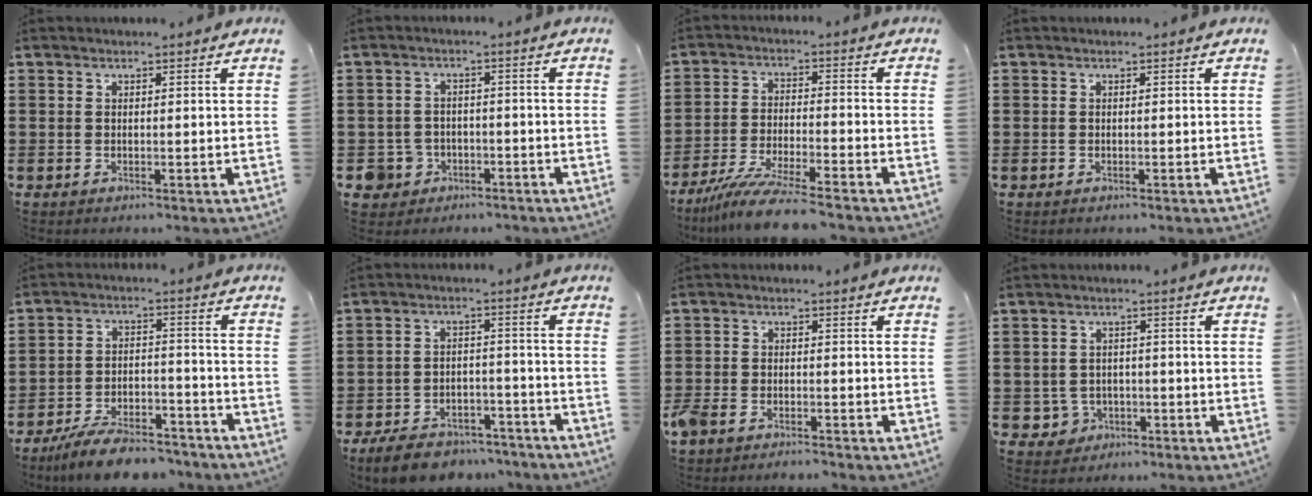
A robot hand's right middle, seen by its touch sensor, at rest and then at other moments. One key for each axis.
{"total": 3.9, "fx": -2.3, "fy": 3.1, "fz": 0.4, "tx": -0.031, "ty": 0.002, "tz": -0.052}
{"total": 8.2, "fx": -7.0, "fy": 0.1, "fz": 4.1, "tx": -0.084, "ty": -0.008, "tz": -0.134}
{"total": 0.0}
{"total": 8.1, "fx": -7.5, "fy": 1.4, "fz": 2.5, "tx": -0.040, "ty": 0.019, "tz": -0.143}
{"total": 7.0, "fx": -6.5, "fy": 1.6, "fz": 1.9, "tx": -0.035, "ty": 0.017, "tz": -0.127}
{"total": 3.3, "fx": -3.1, "fy": 1.1, "fz": 0.7, "tx": -0.036, "ty": -0.003, "tz": -0.070}
{"total": 2.6, "fx": -1.4, "fy": 2.1, "fz": 0.6, "tx": -0.020, "ty": 0.002, "tz": -0.032}